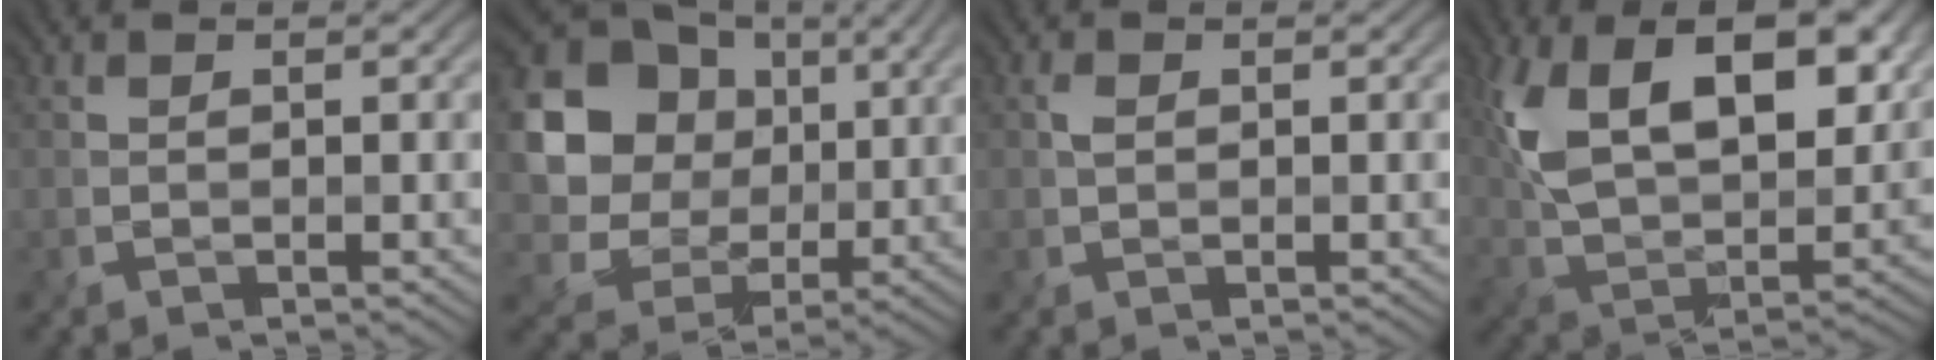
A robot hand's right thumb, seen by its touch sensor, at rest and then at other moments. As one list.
[{"total": 13.7, "force": [3.5, 11.3, 6.9], "torque": [-0.195, 0.019, 0.072]}, {"total": 0.9, "force": [0.1, 0.7, 0.6], "torque": [-0.019, -0.001, 0.003]}, {"total": 15.6, "force": [5.9, 8.4, 11.7], "torque": [-0.228, 0.001, 0.111]}]